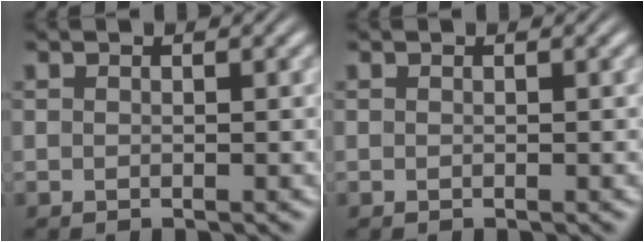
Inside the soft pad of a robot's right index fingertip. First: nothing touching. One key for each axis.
{"total": 0.0}